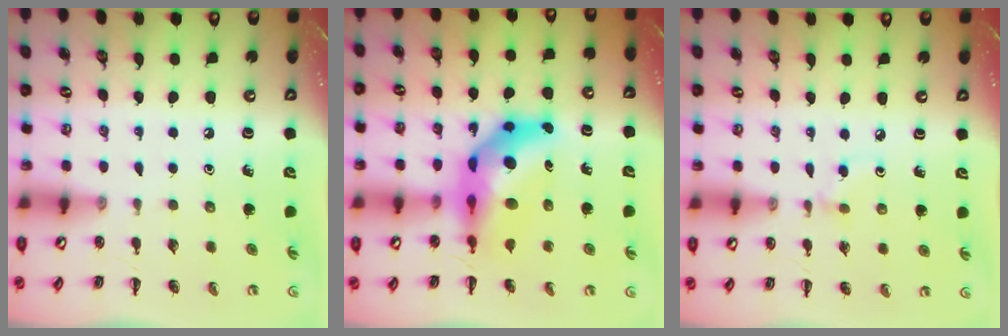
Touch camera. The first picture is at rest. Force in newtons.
{"total": 13.4, "press": 12.7, "slide": 4.2}
{"total": 2.6, "press": 2.3, "slide": 1.1}